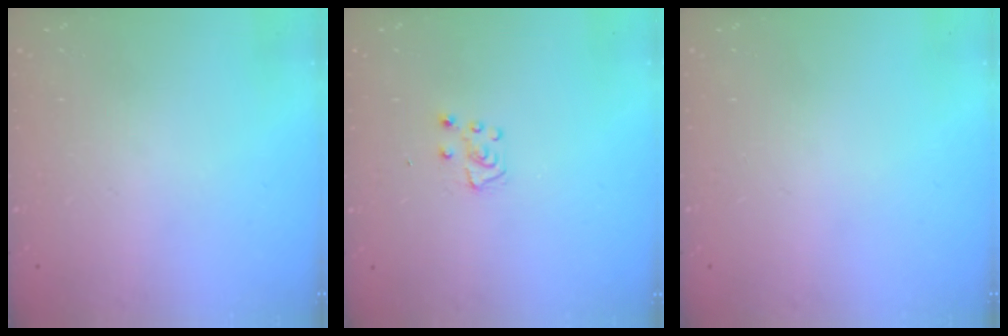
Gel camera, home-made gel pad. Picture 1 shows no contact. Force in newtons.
{"total": 5.1, "press": 5.0, "slide": 0.6}
{"total": 0.0}